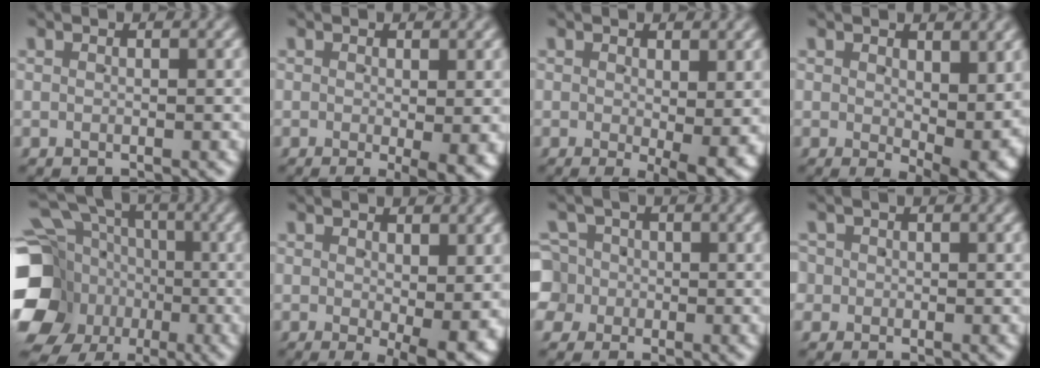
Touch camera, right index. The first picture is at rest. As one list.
[{"total": 2.5, "force": [-0.6, 0.2, 2.4], "torque": [-0.031, -0.008, -0.008]}, {"total": 3.7, "force": [-0.7, 0.7, 3.6], "torque": [-0.045, -0.013, -0.006]}, {"total": 4.7, "force": [0.3, 1.8, 4.3], "torque": [-0.049, -0.021, 0.014]}, {"total": 15.0, "force": [-1.5, 13.0, 7.3], "torque": [-0.125, -0.035, -0.035]}, {"total": 4.2, "force": [-0.9, 0.9, 4.0], "torque": [-0.051, -0.016, -0.007]}, {"total": 6.5, "force": [-0.8, 6.2, 2.0], "torque": [-0.057, -0.021, -0.014]}, {"total": 2.0, "force": [-0.3, 2.0, 0.3], "torque": [-0.007, -0.002, -0.005]}]